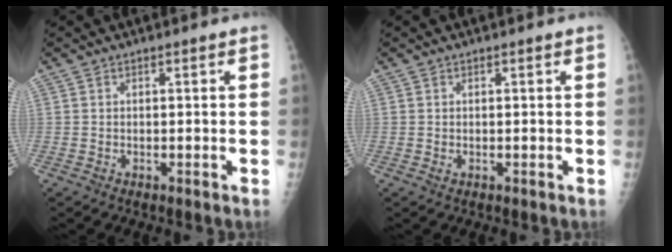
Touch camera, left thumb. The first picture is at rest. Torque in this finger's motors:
{"motor_torque": [-0.18, 0.07, 0.06, -0.03, -0.01]}